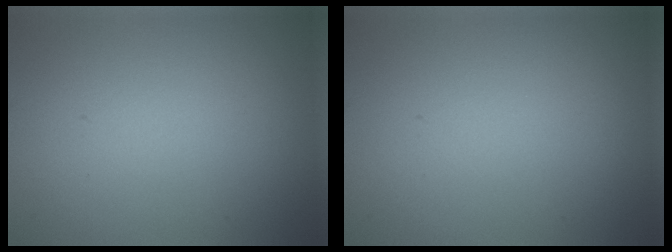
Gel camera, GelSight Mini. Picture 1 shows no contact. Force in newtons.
{"total": 0.0}